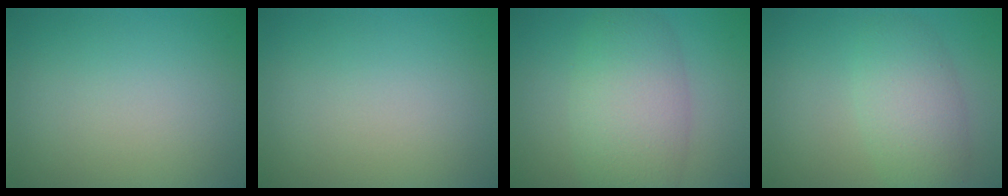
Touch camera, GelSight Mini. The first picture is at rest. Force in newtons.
{"total": 0.0}
{"total": 7.1, "press": 7.1, "slide": 0.1}
{"total": 4.2, "press": 4.2, "slide": 0.3}